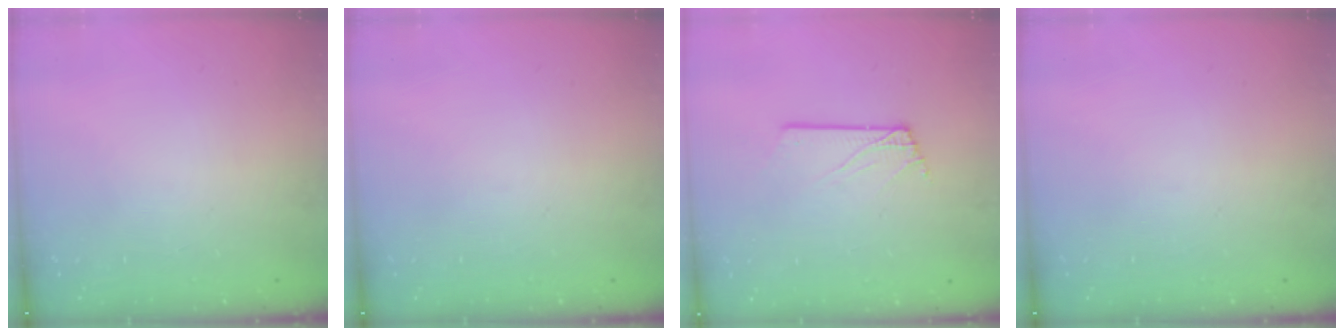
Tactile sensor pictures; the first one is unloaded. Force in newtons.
{"total": 0.0}
{"total": 1.0, "press": 1.0, "slide": 0.1}
{"total": 0.0}